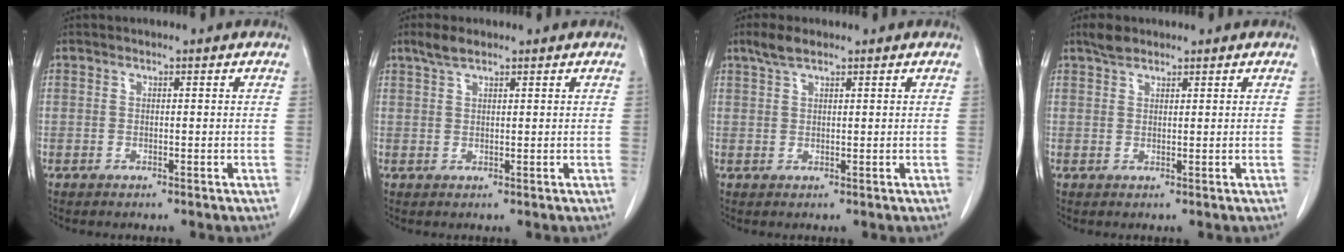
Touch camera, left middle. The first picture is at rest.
{"total": 2.6, "force": [2.0, 0.6, 1.5], "torque": [-0.037, 0.008, 0.041]}
{"total": 2.8, "force": [2.1, 0.7, 1.7], "torque": [-0.042, 0.009, 0.044]}
{"total": 2.3, "force": [1.9, 0.9, 0.9], "torque": [-0.021, 0.006, 0.034]}